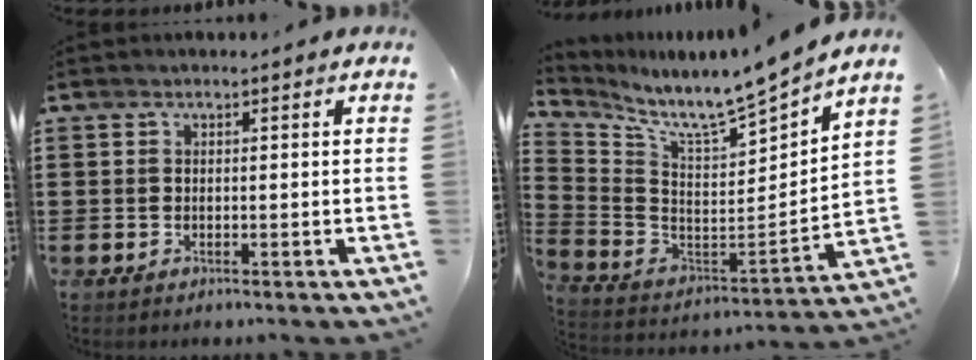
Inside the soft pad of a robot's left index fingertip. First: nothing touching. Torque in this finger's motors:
{"motor_torque": [0.31, -1.25, -0.29, -0.05]}